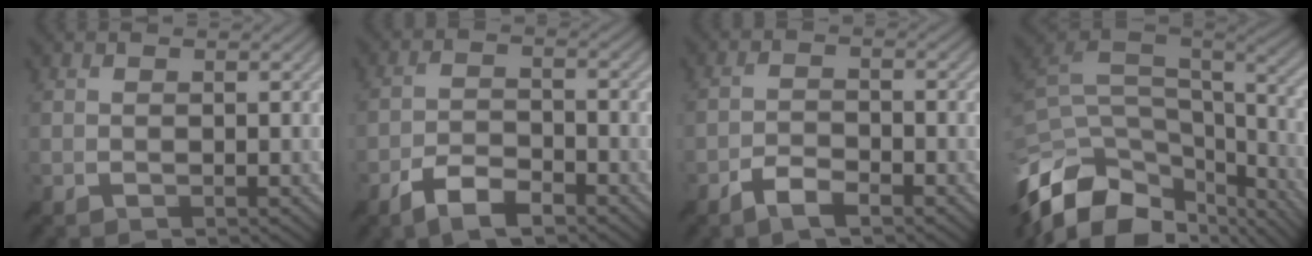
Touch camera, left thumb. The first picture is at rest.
{"total": 5.6, "force": [-3.9, 2.0, 3.5], "torque": [-0.068, 0.000, -0.077]}
{"total": 3.5, "force": [-2.5, 1.1, 2.1], "torque": [-0.045, 0.001, -0.054]}
{"total": 16.1, "force": [-8.5, 8.7, 10.5], "torque": [-0.268, -0.024, -0.130]}